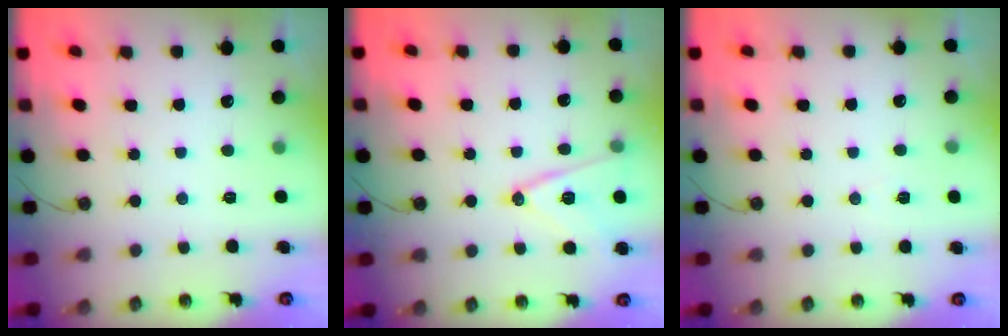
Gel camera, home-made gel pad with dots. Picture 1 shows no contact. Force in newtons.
{"total": 13.1, "press": 12.7, "slide": 3.4}
{"total": 6.1, "press": 4.1, "slide": 4.6}